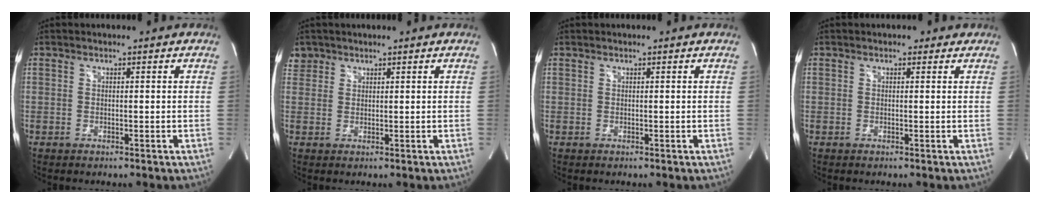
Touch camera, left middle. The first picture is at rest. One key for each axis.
{"total": 2.4, "fx": 1.7, "fy": 1.7, "fz": -0.2, "tx": 0.011, "ty": 0.009, "tz": 0.030}
{"total": 0.0}
{"total": 1.0, "fx": 0.7, "fy": 0.6, "fz": 0.3, "tx": -0.005, "ty": 0.003, "tz": 0.004}